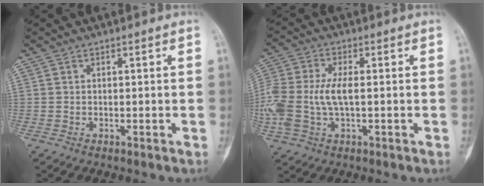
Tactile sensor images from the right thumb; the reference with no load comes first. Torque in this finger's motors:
{"motor_torque": [0.28, 0.32, 0.68, 0.36, 0.33]}